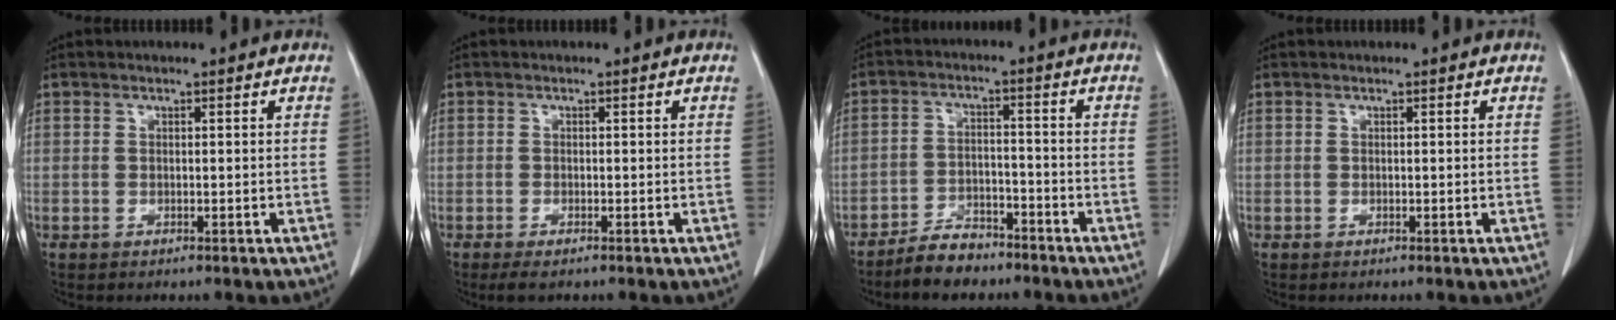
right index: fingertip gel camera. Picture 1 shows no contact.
{"total": 2.1, "force": [-1.5, 0.4, 1.3], "torque": [-0.024, -0.006, -0.022]}
{"total": 5.9, "force": [-5.1, 2.4, 1.8], "torque": [-0.034, -0.001, -0.089]}
{"total": 0.0}